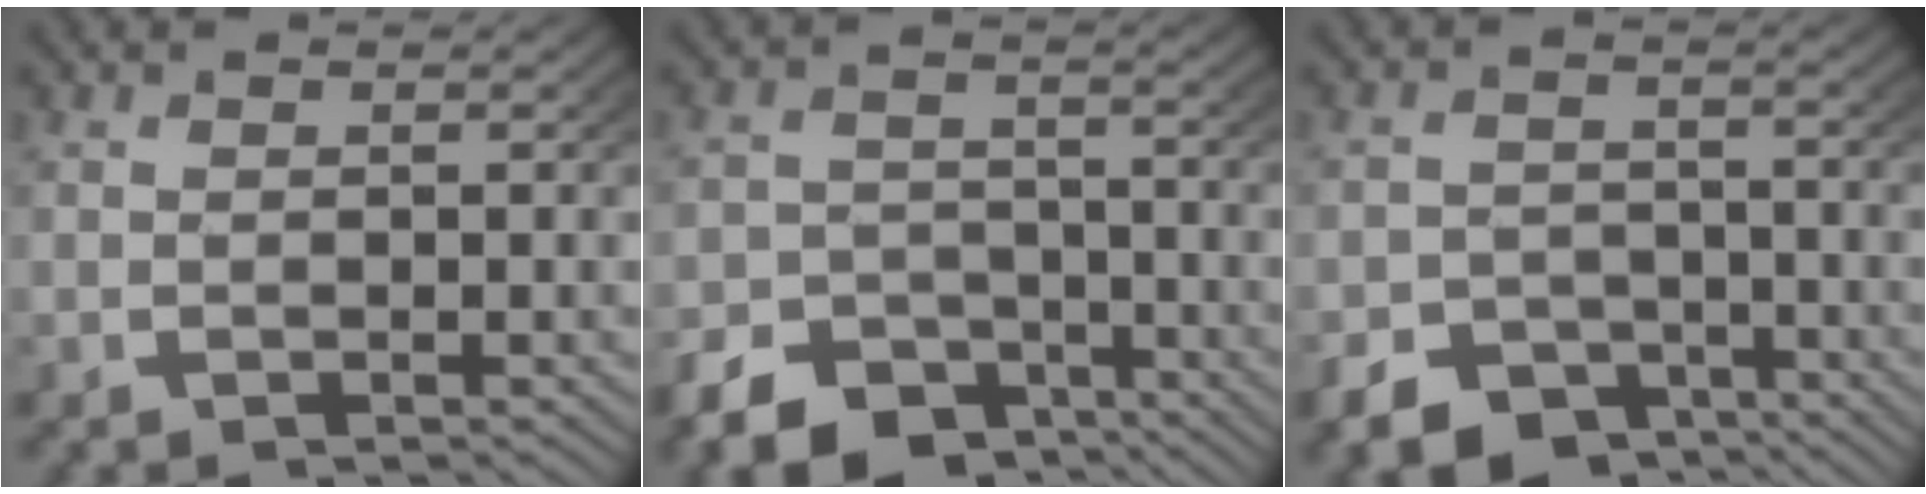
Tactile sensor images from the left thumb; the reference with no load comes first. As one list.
[{"total": 8.9, "force": [-6.4, 5.5, 2.9], "torque": [-0.038, -0.031, -0.105]}, {"total": 8.0, "force": [-5.6, 5.2, 2.5], "torque": [-0.028, -0.028, -0.093]}]